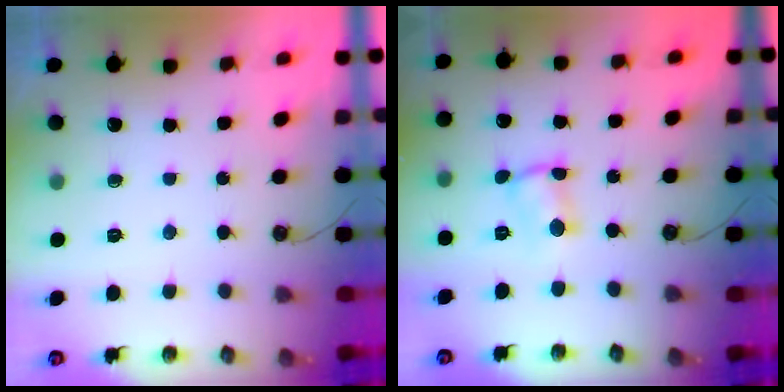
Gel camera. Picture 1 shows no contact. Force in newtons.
{"total": 2.0, "press": 2.0, "slide": 0.1}